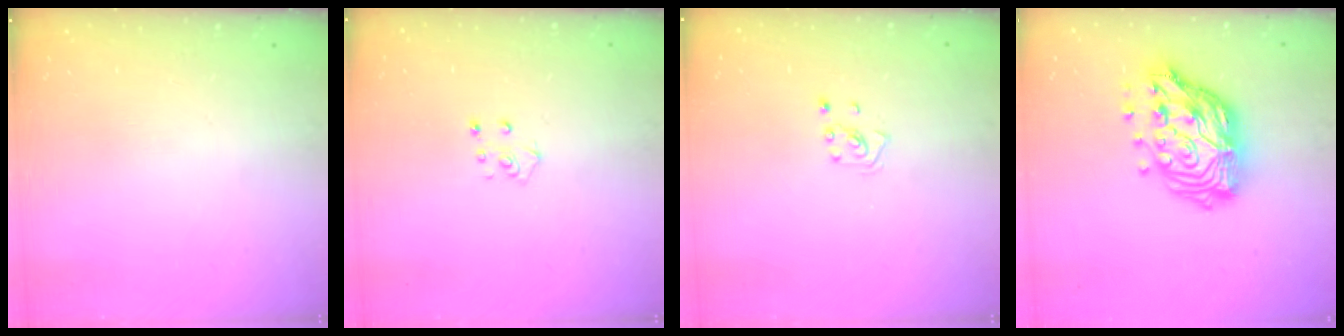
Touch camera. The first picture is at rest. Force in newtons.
{"total": 4.7, "press": 4.7, "slide": 0.4}
{"total": 2.1, "press": 2.0, "slide": 0.3}
{"total": 19.1, "press": 19.0, "slide": 1.5}